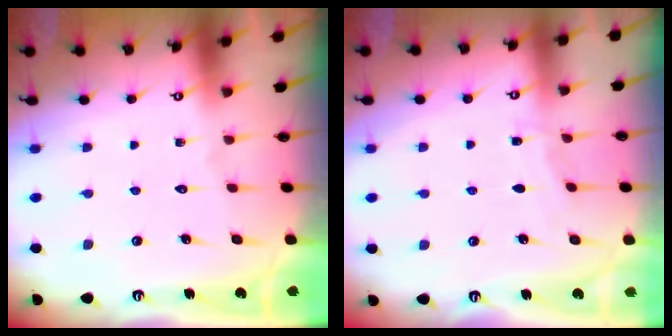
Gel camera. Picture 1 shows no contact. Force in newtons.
{"total": 3.1, "press": 3.1, "slide": 0.4}